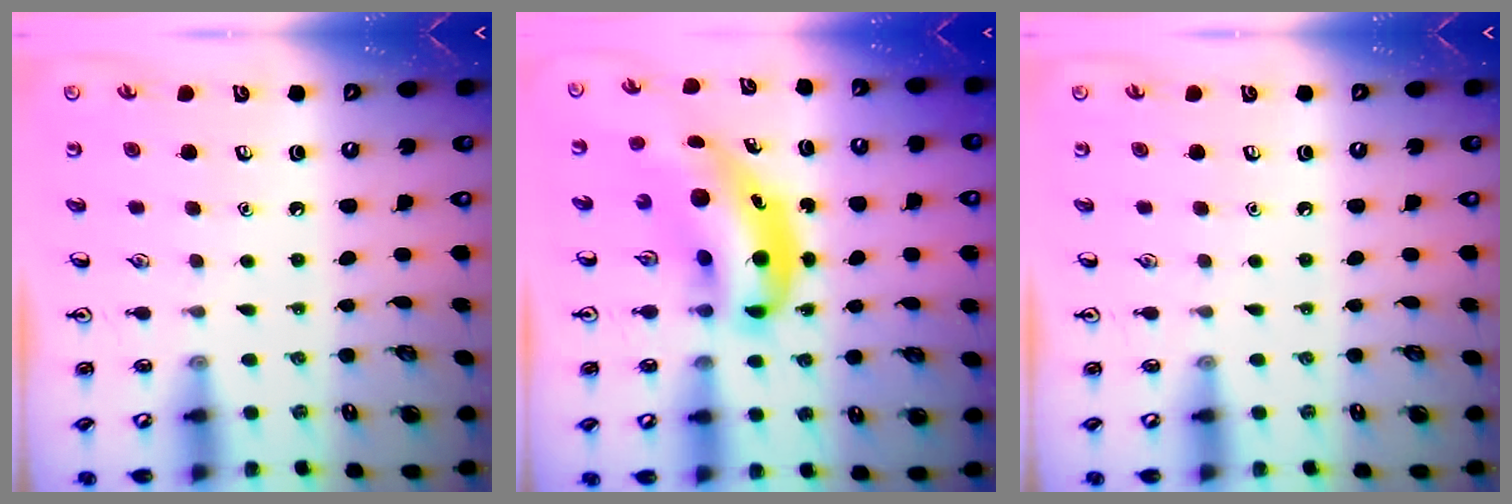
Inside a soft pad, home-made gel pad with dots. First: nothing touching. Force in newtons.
{"total": 10.1, "press": 9.7, "slide": 2.7}
{"total": 0.0}